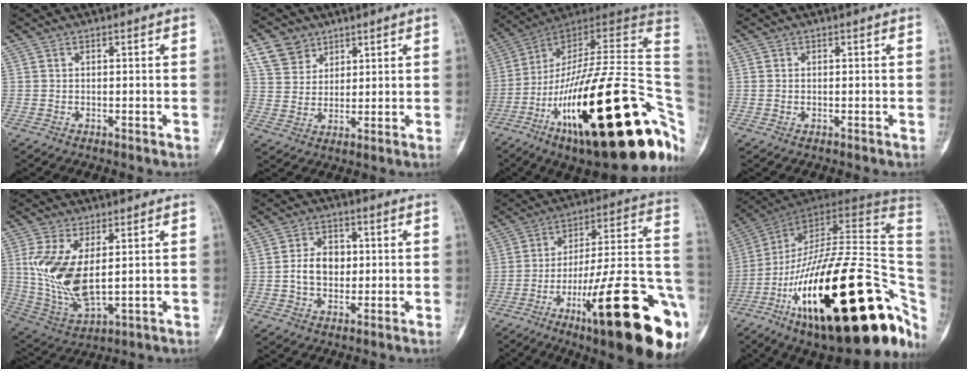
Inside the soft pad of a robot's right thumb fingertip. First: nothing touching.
{"total": 6.9, "force": [4.3, 5.3, 1.3], "torque": [-0.003, -0.017, 0.085]}
{"total": 38.4, "force": [-10.2, 12.3, 34.9], "torque": [-0.448, 0.069, -0.164]}
{"total": 0.5, "force": [-0.1, 0.3, 0.4], "torque": [-0.007, 0.005, 0.001]}
{"total": 13.4, "force": [2.1, 6.7, 11.5], "torque": [-0.238, -0.016, 0.059]}
{"total": 6.6, "force": [0.3, 5.1, 4.2], "torque": [-0.052, 0.008, 0.004]}
{"total": 30.9, "force": [-12.8, 6.7, 27.3], "torque": [-0.320, 0.056, -0.186]}
{"total": 40.6, "force": [-11.7, 15.3, 35.8], "torque": [-0.469, 0.060, -0.184]}